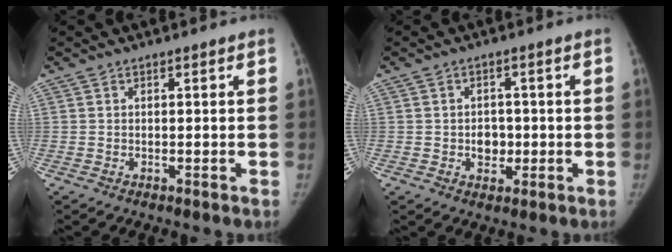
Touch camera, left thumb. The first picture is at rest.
{"total": 3.7, "force": [-0.5, 3.0, 2.1], "torque": [-0.008, 0.005, -0.003]}